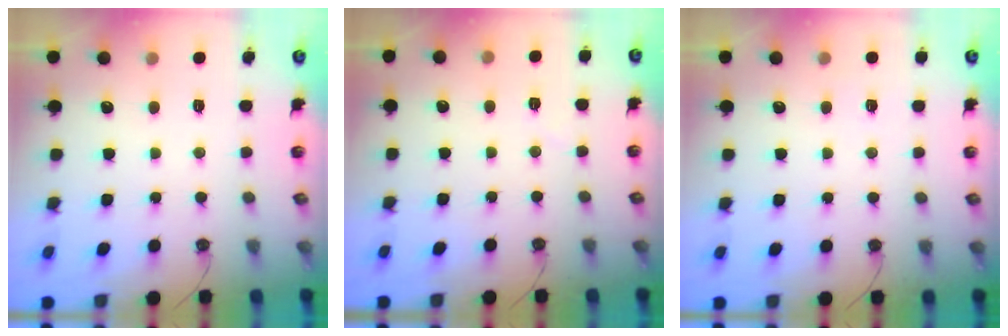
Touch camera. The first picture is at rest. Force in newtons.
{"total": 3.4, "press": 3.3, "slide": 0.9}
{"total": 2.5, "press": 2.4, "slide": 0.8}